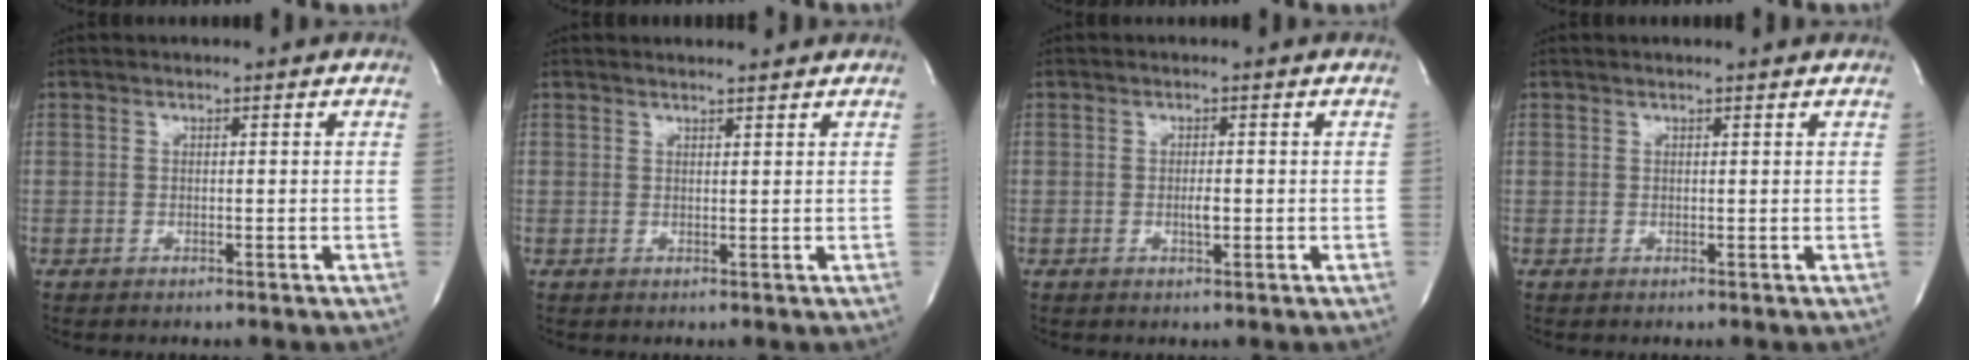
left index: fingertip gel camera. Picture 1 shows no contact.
{"total": 2.5, "force": [2.4, 0.1, 0.5], "torque": [-0.014, 0.004, 0.031]}
{"total": 1.5, "force": [-0.2, 0.4, 1.4], "torque": [-0.028, -0.001, -0.003]}
{"total": 1.9, "force": [1.8, -0.1, 0.7], "torque": [-0.014, 0.009, 0.021]}